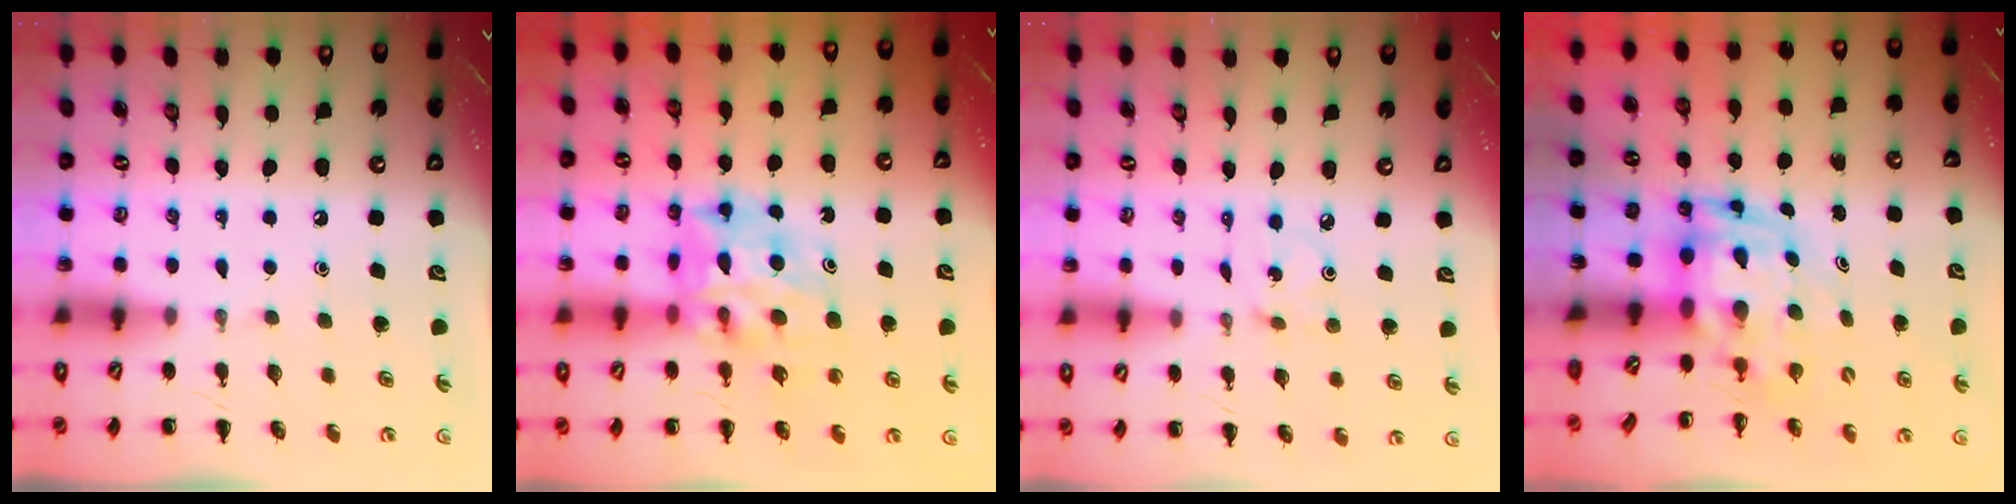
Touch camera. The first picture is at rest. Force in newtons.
{"total": 12.3, "press": 11.8, "slide": 3.7}
{"total": 1.2, "press": 1.2, "slide": 0.4}
{"total": 3.9, "press": 3.8, "slide": 0.9}